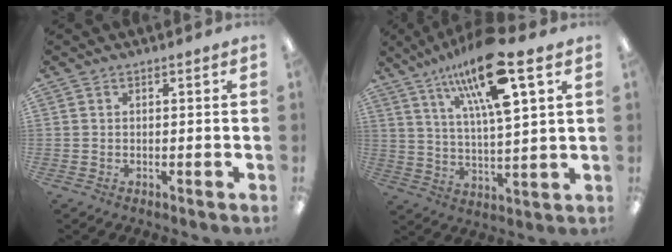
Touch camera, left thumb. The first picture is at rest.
{"total": 17.7, "force": [10.7, 4.2, 13.4], "torque": [-0.245, -0.047, 0.169]}